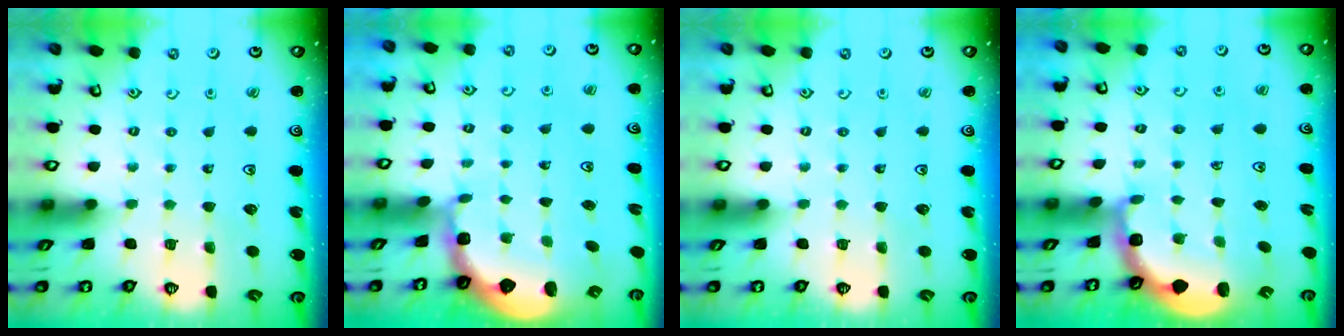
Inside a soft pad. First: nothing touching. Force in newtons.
{"total": 2.5, "press": 1.8, "slide": 1.8}
{"total": 0.0}
{"total": 2.1, "press": 2.0, "slide": 0.6}